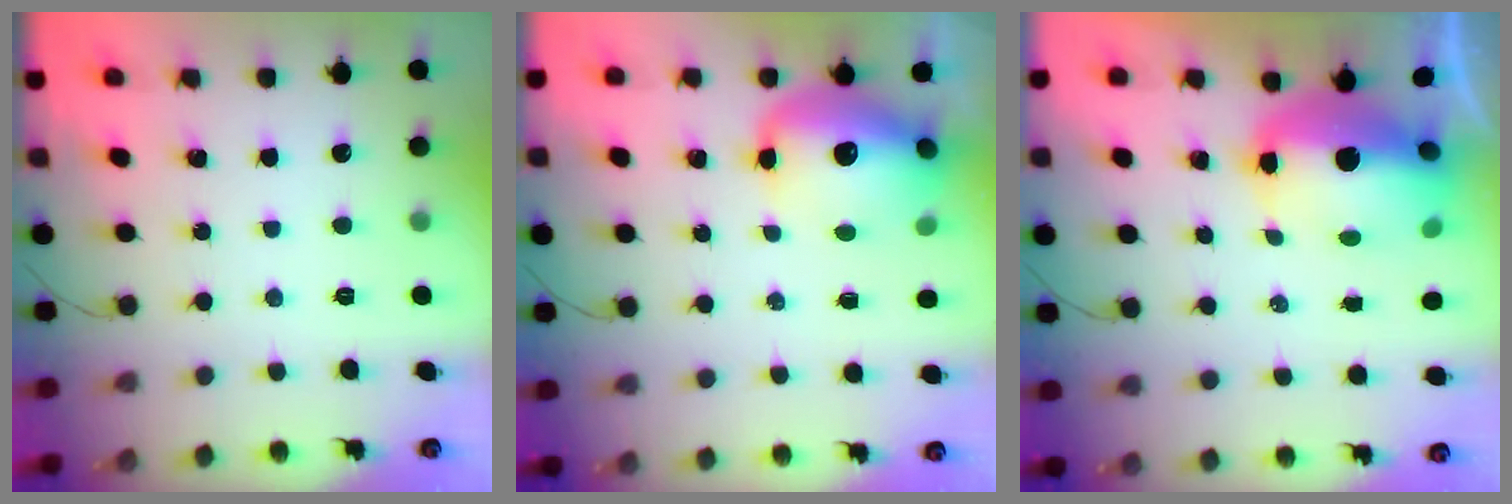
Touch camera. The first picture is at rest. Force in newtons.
{"total": 13.9, "press": 13.5, "slide": 3.5}
{"total": 13.1, "press": 12.8, "slide": 2.8}